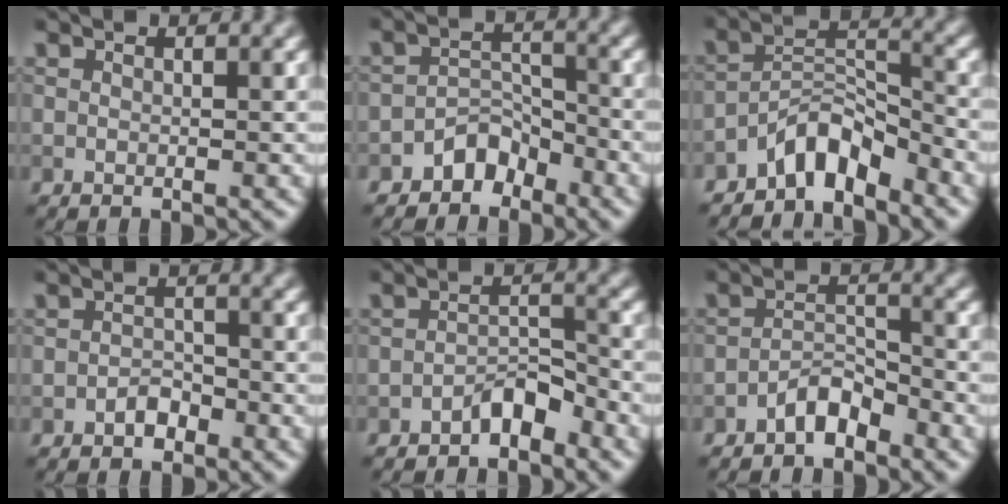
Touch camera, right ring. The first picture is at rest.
{"total": 2.9, "force": [-2.2, 1.7, 0.8], "torque": [-0.004, 0.014, -0.041]}
{"total": 4.6, "force": [-3.7, 1.6, 2.2], "torque": [-0.030, 0.017, -0.074]}
{"total": 1.6, "force": [-1.0, 1.0, 0.8], "torque": [-0.011, 0.006, -0.019]}
{"total": 2.5, "force": [-1.9, 0.9, 1.3], "torque": [-0.016, 0.013, -0.035]}
{"total": 2.6, "force": [-2.1, 0.9, 1.2], "torque": [-0.018, 0.013, -0.040]}